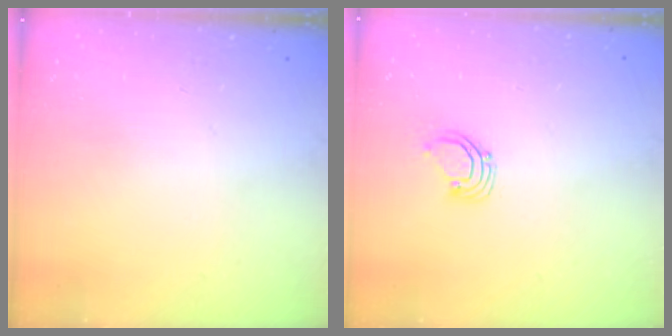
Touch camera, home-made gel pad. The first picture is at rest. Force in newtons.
{"total": 2.7, "press": 2.7, "slide": 0.2}